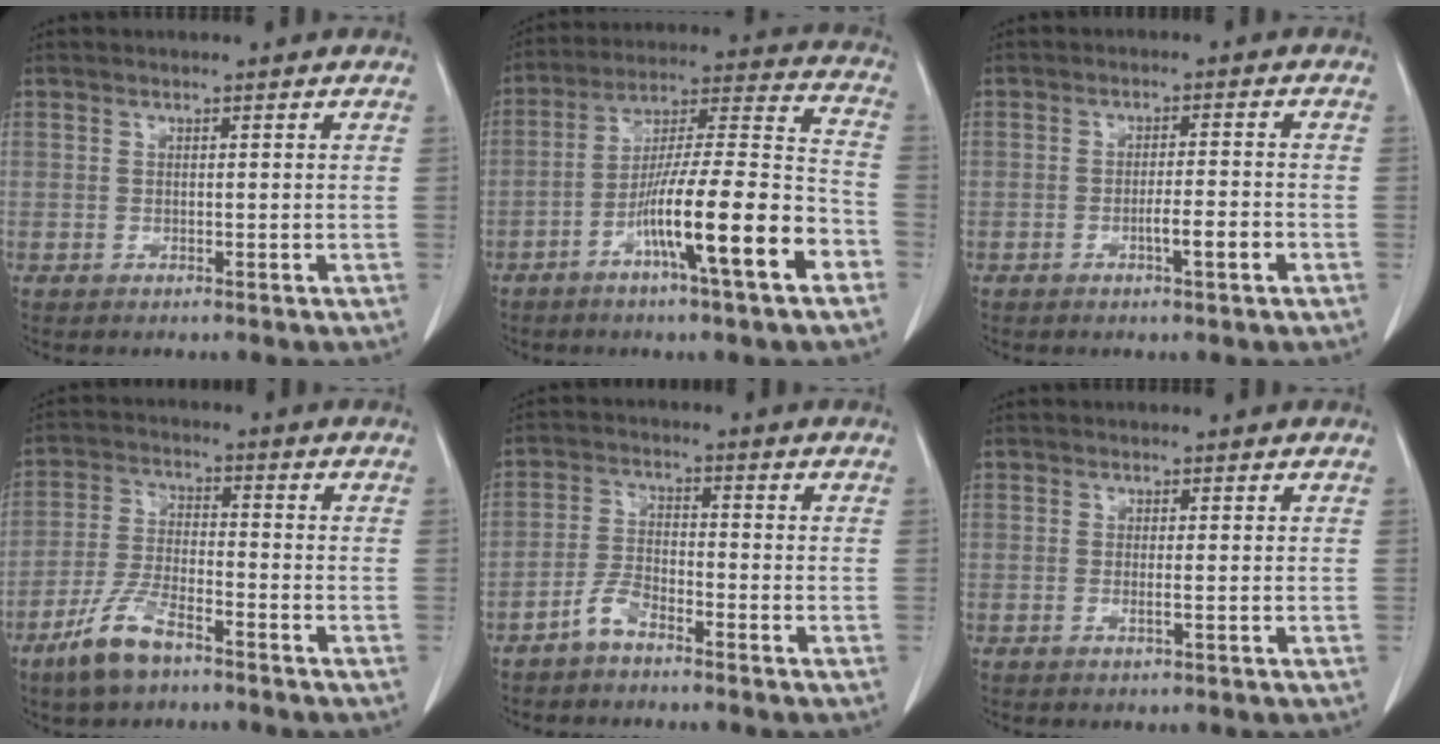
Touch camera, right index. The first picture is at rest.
{"total": 17.2, "force": [-7.7, 0.6, 15.4], "torque": [-0.255, -0.002, -0.129]}
{"total": 3.6, "force": [-1.5, 0.1, 3.2], "torque": [-0.049, 0.000, -0.024]}
{"total": 8.3, "force": [-5.7, 2.3, 5.5], "torque": [-0.122, -0.011, -0.111]}
{"total": 4.0, "force": [-3.2, 1.2, 2.1], "torque": [-0.047, 0.004, -0.064]}
{"total": 1.0, "force": [-0.2, -0.1, 1.0], "torque": [-0.018, -0.002, -0.001]}